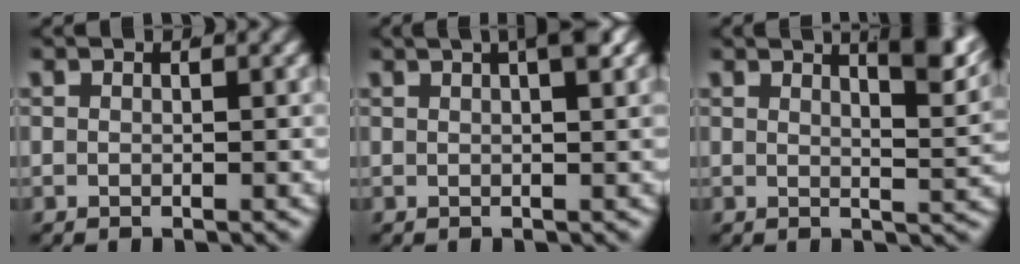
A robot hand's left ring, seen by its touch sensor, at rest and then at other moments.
{"total": 5.7, "force": [2.8, 1.7, 4.6], "torque": [-0.052, 0.024, 0.033]}
{"total": 5.4, "force": [3.5, 0.5, 4.1], "torque": [-0.048, -0.008, 0.056]}